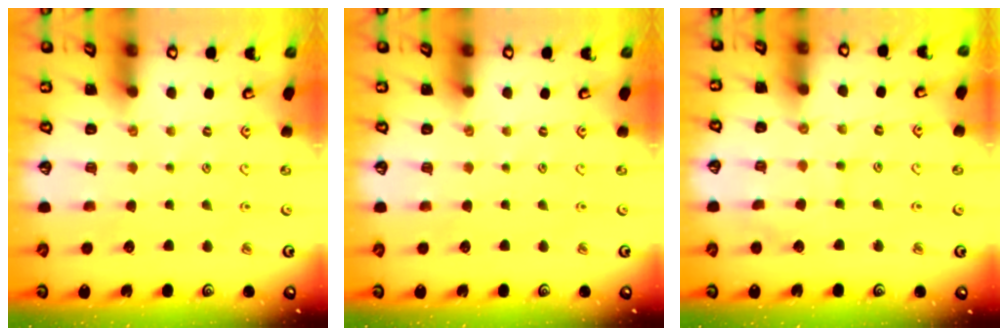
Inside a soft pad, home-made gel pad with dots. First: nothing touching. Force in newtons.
{"total": 0.0}
{"total": 5.6, "press": 5.6, "slide": 0.1}